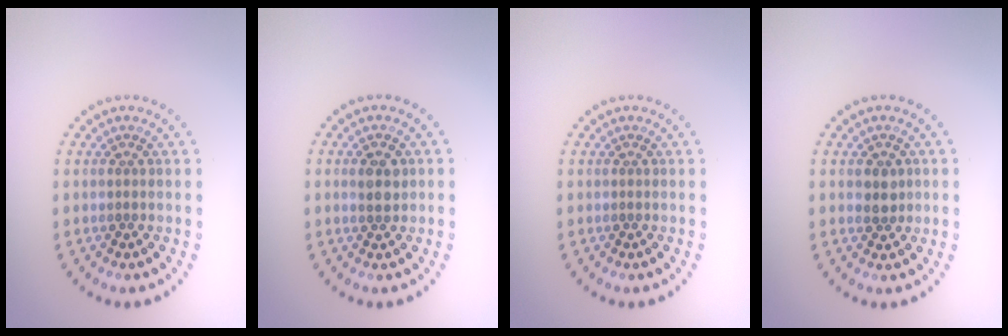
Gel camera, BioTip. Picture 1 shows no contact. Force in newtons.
{"total": 1.8, "press": 1.7, "slide": 0.6}
{"total": 0.0}
{"total": 1.8, "press": 1.7, "slide": 0.6}